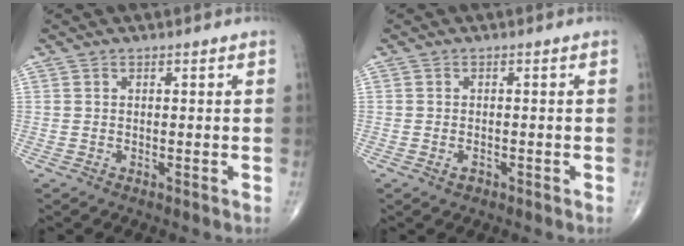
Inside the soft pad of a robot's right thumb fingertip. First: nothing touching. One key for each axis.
{"total": 1.2, "fx": -0.6, "fy": 0.7, "fz": 0.7, "tx": -0.010, "ty": 0.006, "tz": -0.008}